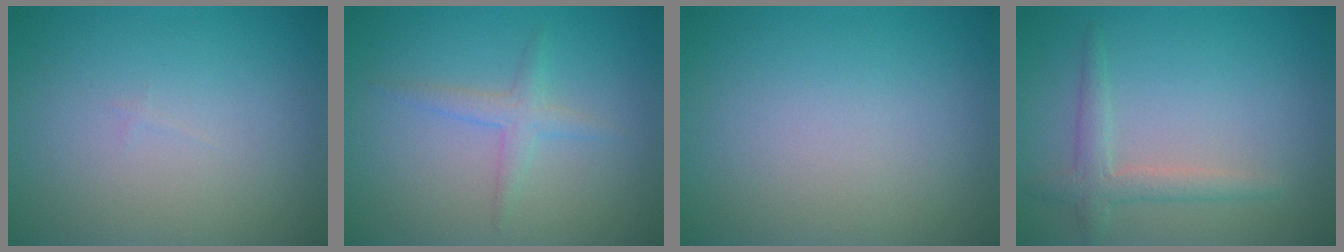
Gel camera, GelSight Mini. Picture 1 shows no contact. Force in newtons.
{"total": 1.8, "press": 1.8, "slide": 0.1}
{"total": 0.0}
{"total": 2.3, "press": 2.2, "slide": 0.1}